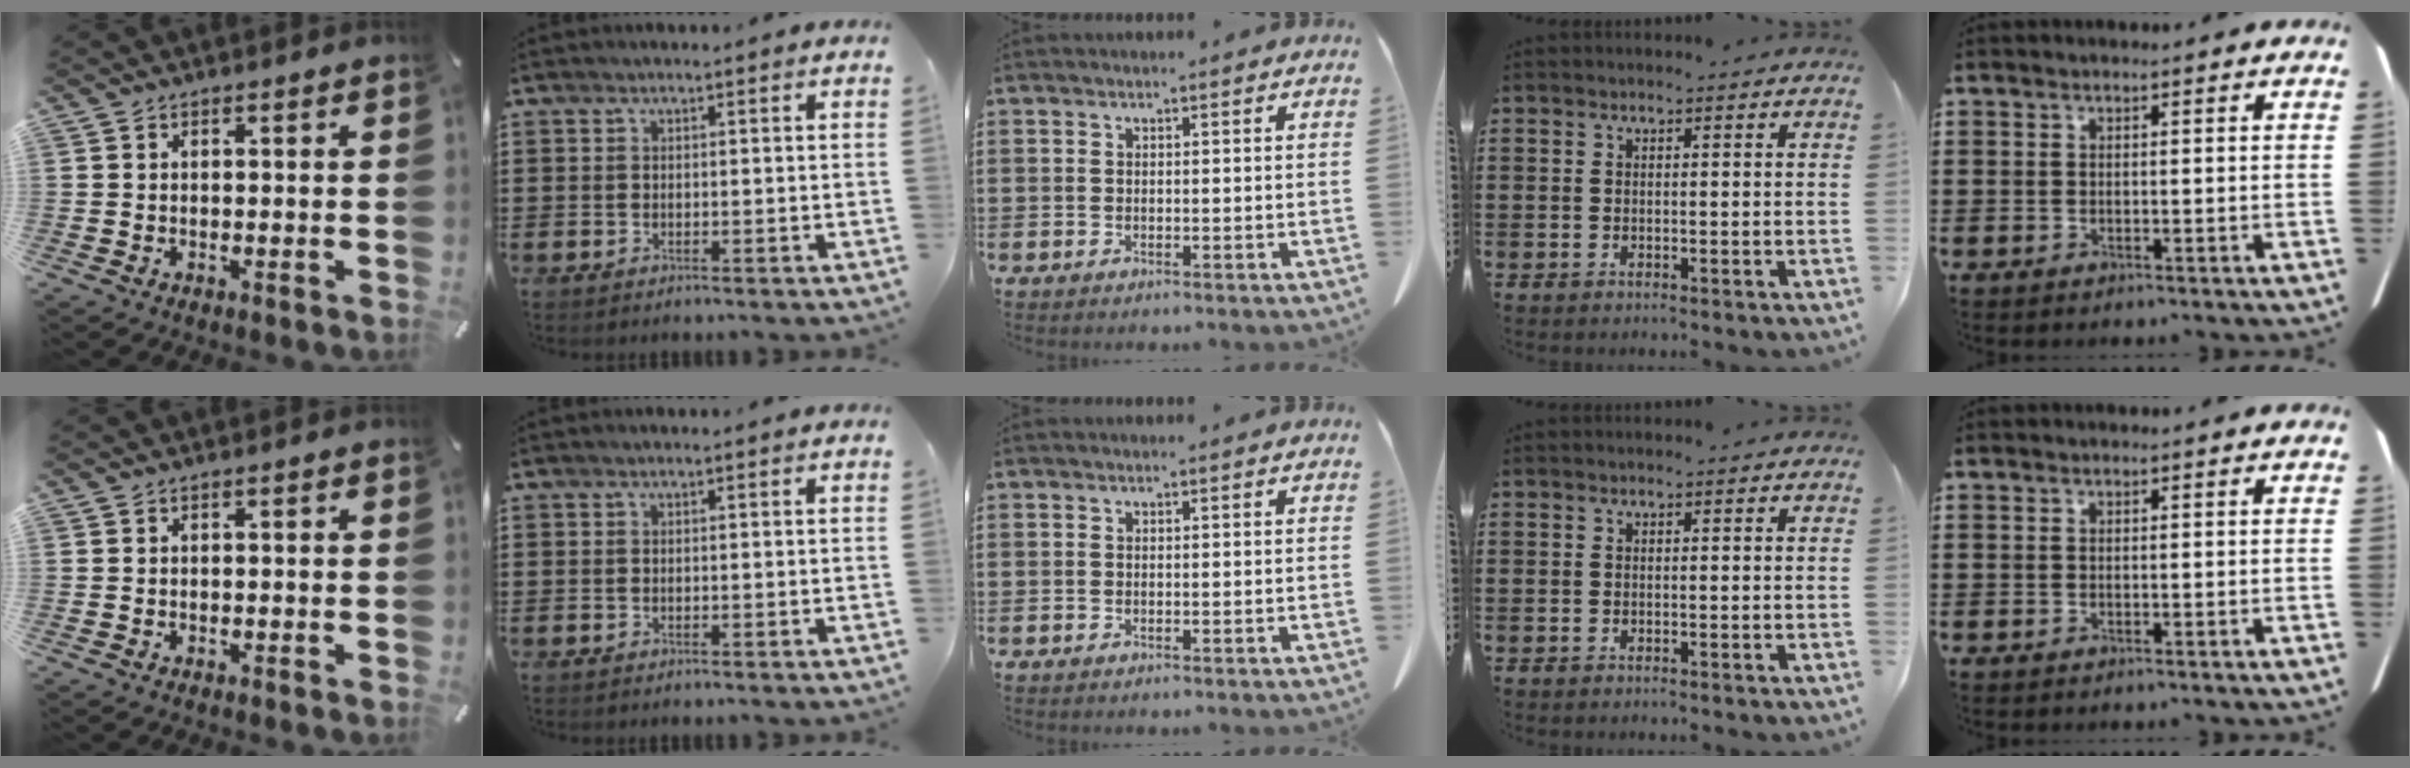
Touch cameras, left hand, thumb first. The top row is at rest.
{}